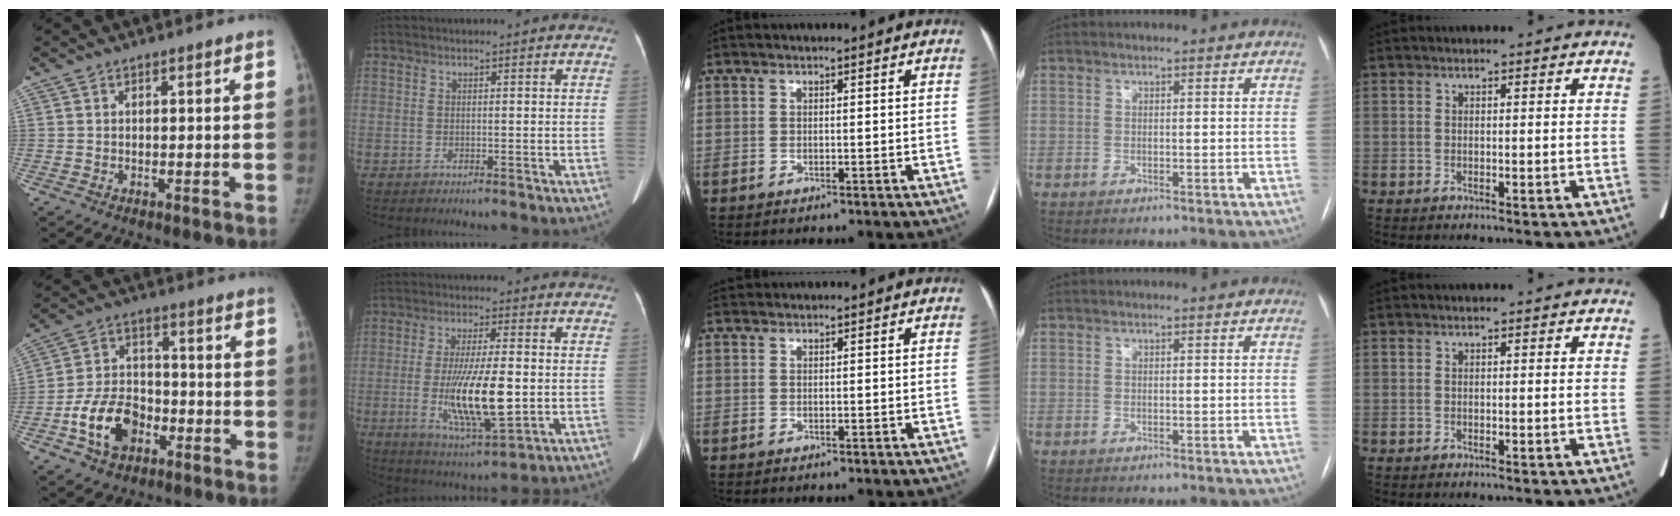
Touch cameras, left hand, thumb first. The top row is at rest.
{"thumb": {"total": 12.1, "force": [-5.1, 8.3, 7.2], "torque": [-0.111, 0.031, -0.090]}, "index": {"total": 12.9, "force": [-1.7, 2.6, 12.5], "torque": [-0.234, -0.018, -0.023]}, "middle": {"total": 0.9, "force": [0.8, 0.2, -0.1], "torque": [-0.006, 0.018, 0.019]}}